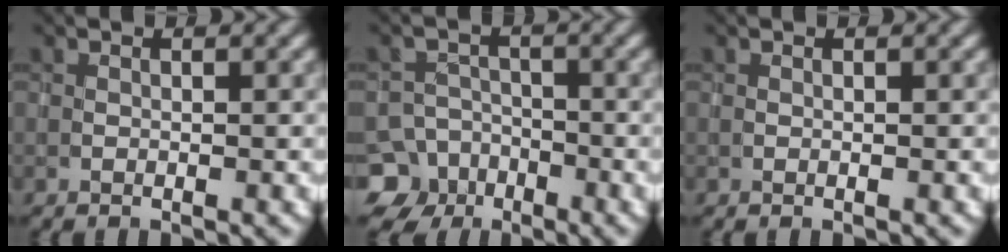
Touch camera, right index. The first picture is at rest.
{"total": 8.1, "force": [-5.5, 5.8, 0.8], "torque": [-0.006, -0.020, -0.106]}
{"total": 0.0}